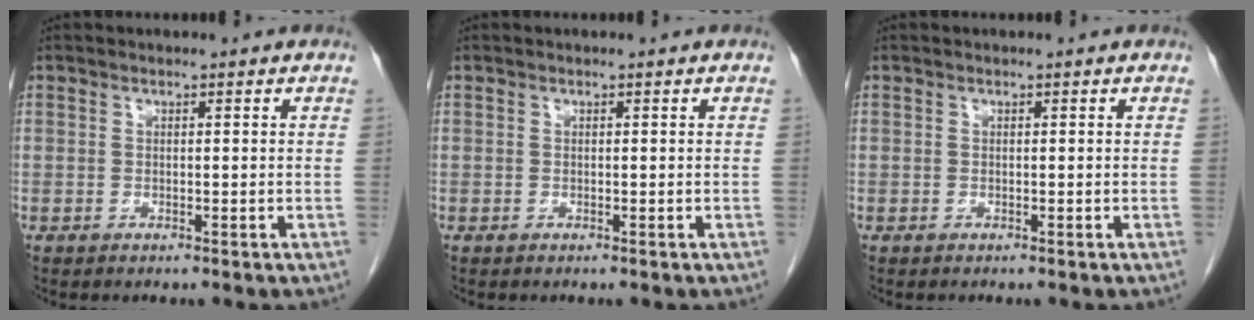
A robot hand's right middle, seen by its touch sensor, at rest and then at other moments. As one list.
[{"total": 0.0}, {"total": 0.0}]